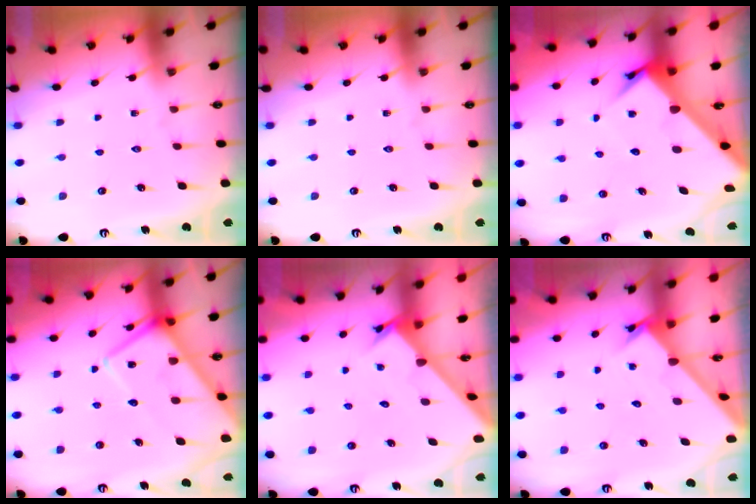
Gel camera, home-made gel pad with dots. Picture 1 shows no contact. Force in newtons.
{"total": 0.0}
{"total": 6.0, "press": 5.9, "slide": 0.5}
{"total": 12.1, "press": 12.1, "slide": 1.3}
{"total": 2.4, "press": 2.4, "slide": 0.1}
{"total": 1.7, "press": 1.7, "slide": 0.1}